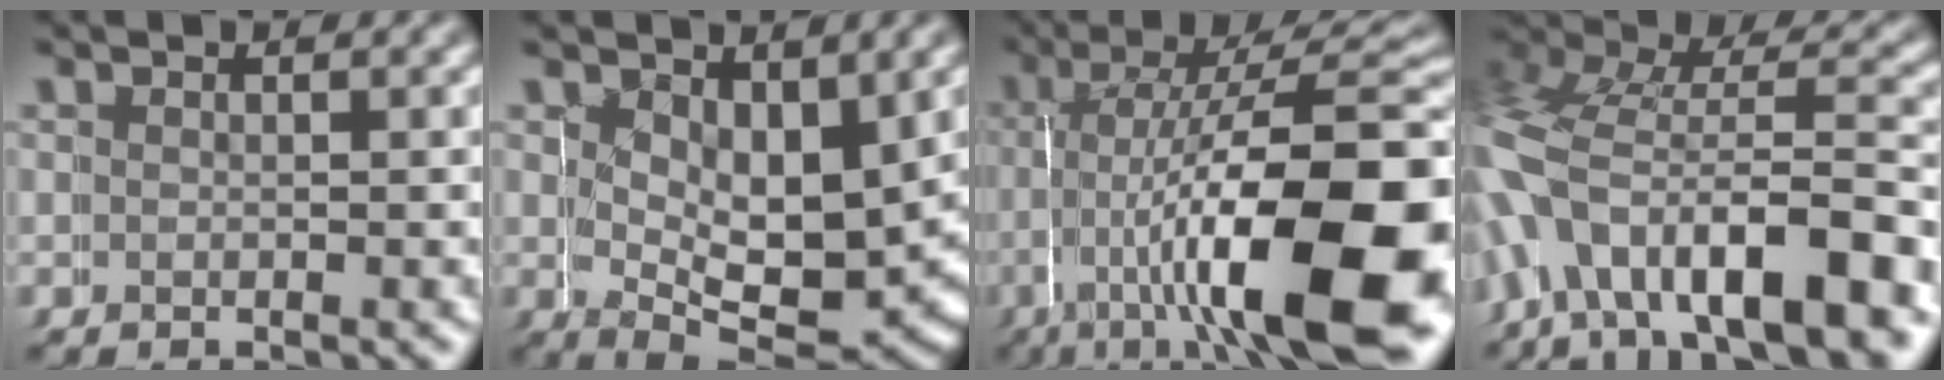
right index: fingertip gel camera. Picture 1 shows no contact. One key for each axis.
{"total": 6.3, "fx": 0.7, "fy": 3.8, "fz": 5.0, "tx": -0.074, "ty": -0.040, "tz": 0.021}
{"total": 15.9, "fx": -2.2, "fy": 6.0, "fz": 14.6, "tx": -0.208, "ty": -0.008, "tz": -0.027}
{"total": 7.0, "fx": -2.2, "fy": 4.3, "fz": 5.0, "tx": -0.127, "ty": -0.017, "tz": -0.037}